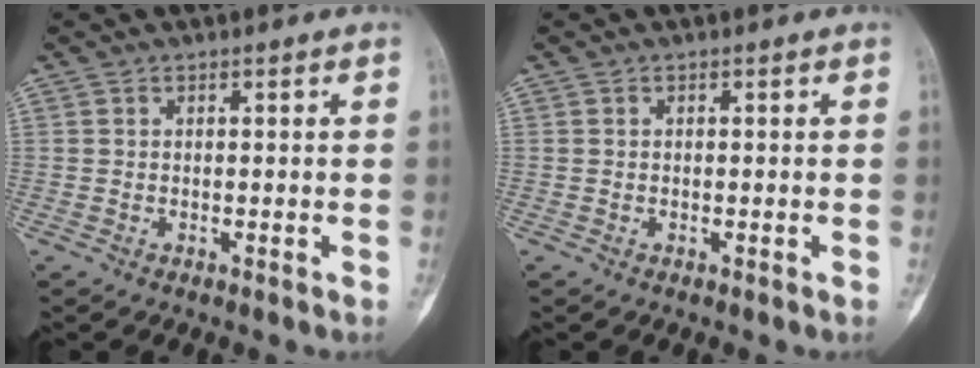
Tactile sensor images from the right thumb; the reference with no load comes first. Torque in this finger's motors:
{"motor_torque": [-0.32, -0.08, -0.29, 0.18, -0.11]}